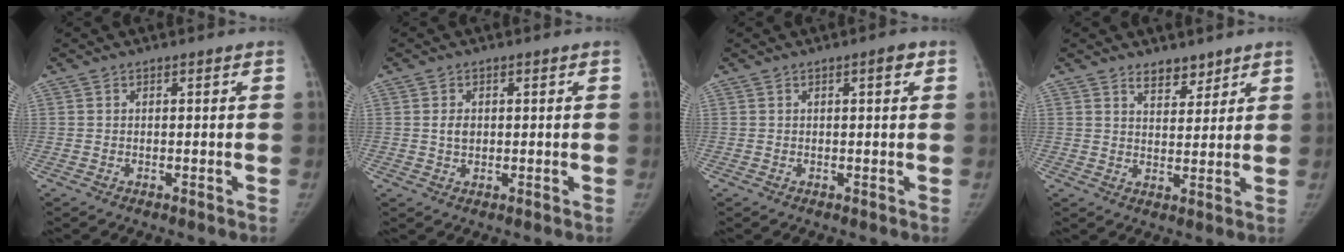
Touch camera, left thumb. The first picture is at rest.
{"total": 2.2, "force": [0.3, 1.6, 1.5], "torque": [-0.019, -0.002, 0.008]}
{"total": 1.7, "force": [0.7, 0.5, 1.5], "torque": [-0.019, 0.001, 0.008]}
{"total": 4.5, "force": [3.5, 2.3, 1.7], "torque": [-0.003, -0.027, 0.061]}